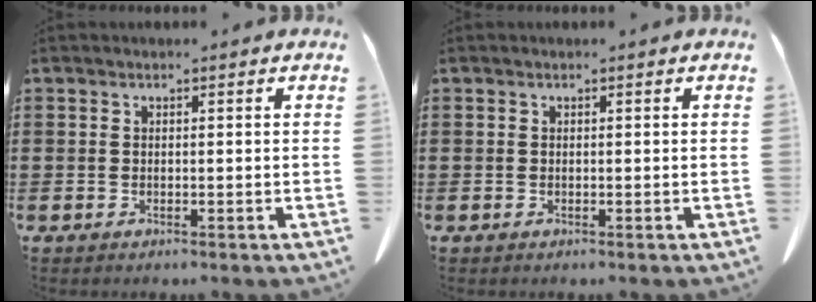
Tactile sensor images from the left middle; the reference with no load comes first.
{"total": 0.0}